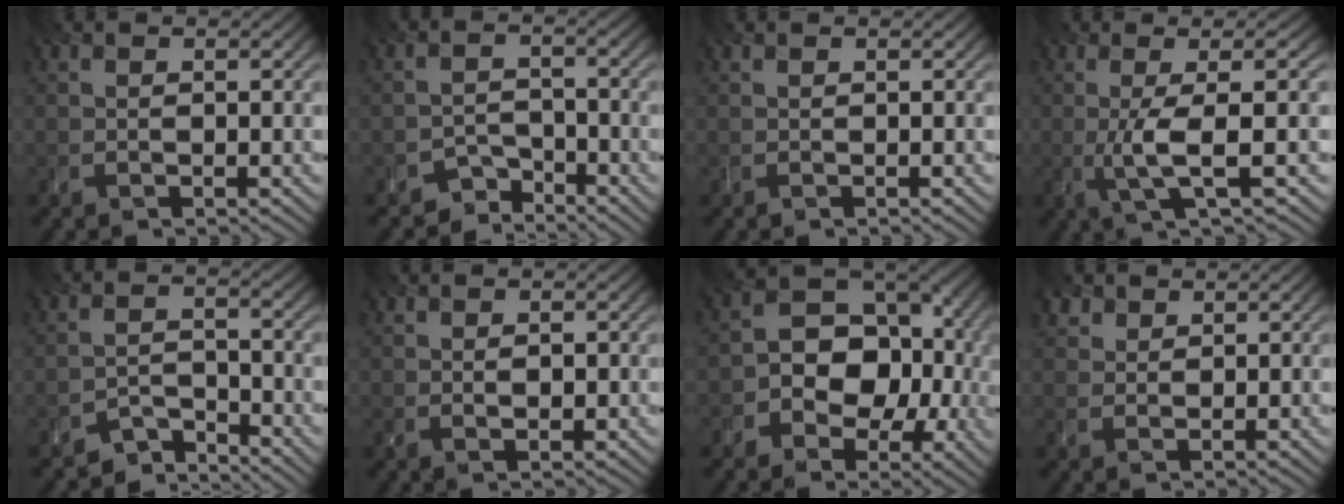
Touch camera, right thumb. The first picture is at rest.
{"total": 3.2, "force": [-3.0, 1.3, 0.2], "torque": [0.007, 0.004, -0.059]}
{"total": 0.0}
{"total": 5.6, "force": [-0.5, 0.9, 5.5], "torque": [-0.098, 0.004, -0.014]}
{"total": 3.7, "force": [-3.6, 1.0, 0.6], "torque": [-0.004, 0.003, -0.073]}
{"total": 1.2, "force": [0.2, 0.6, 1.1], "torque": [-0.015, -0.004, 0.004]}
{"total": 11.5, "force": [-1.6, 8.6, 7.4], "torque": [-0.076, -0.005, -0.043]}
{"total": 1.7, "force": [1.4, 1.0, 0.2], "torque": [-0.003, 0.002, 0.029]}